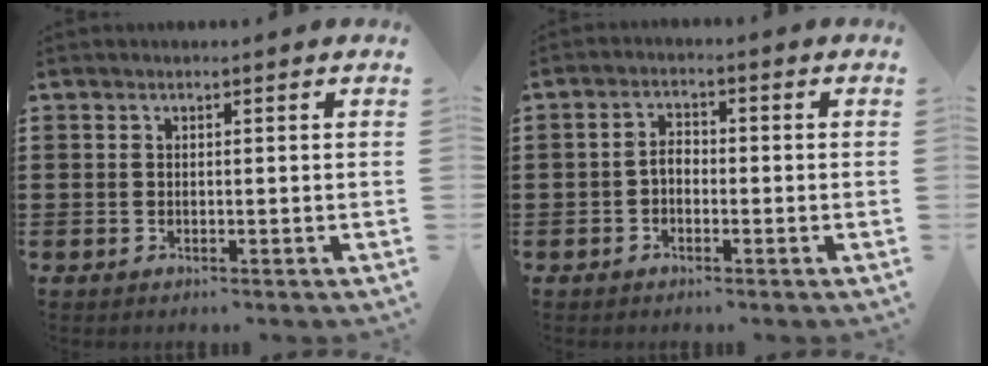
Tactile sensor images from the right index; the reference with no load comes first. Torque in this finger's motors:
{"motor_torque": [0.64, -0.45, 0.23, 0.05]}